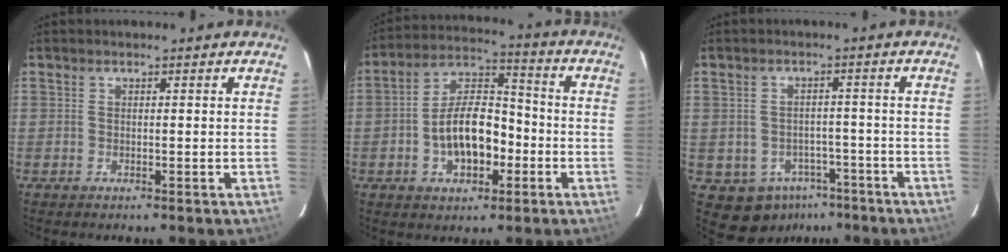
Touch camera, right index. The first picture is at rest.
{"total": 11.9, "force": [-3.3, 6.5, 9.3], "torque": [-0.175, 0.025, -0.048]}
{"total": 7.5, "force": [-4.3, 5.9, 1.7], "torque": [-0.040, 0.021, -0.038]}